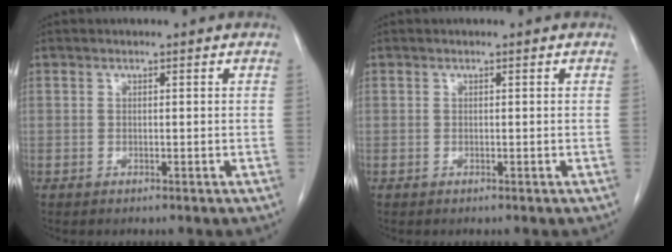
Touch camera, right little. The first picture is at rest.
{"total": 0.0}